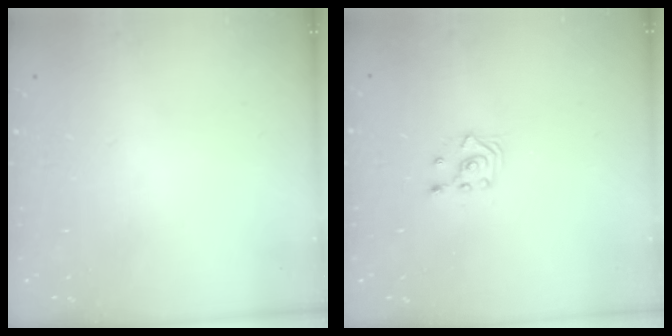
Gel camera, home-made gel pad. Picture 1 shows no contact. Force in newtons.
{"total": 2.9, "press": 2.9, "slide": 0.2}